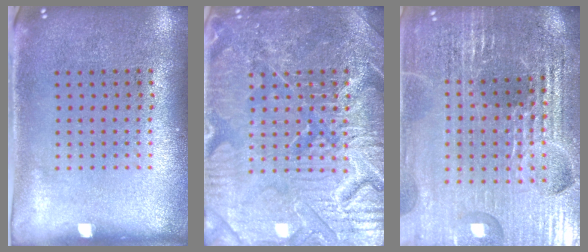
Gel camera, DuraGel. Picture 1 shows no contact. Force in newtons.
{"total": 7.8, "press": 7.7, "slide": 1.0}
{"total": 5.3, "press": 4.8, "slide": 2.1}